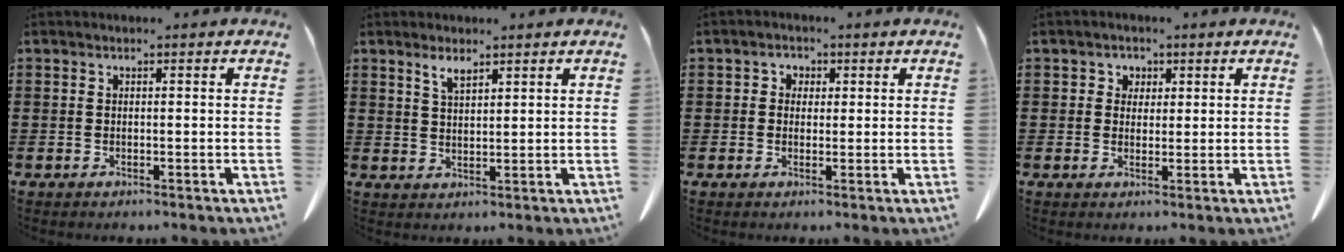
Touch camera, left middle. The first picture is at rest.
{"total": 2.5, "force": [1.6, 0.5, 1.9], "torque": [-0.042, 0.002, 0.028]}
{"total": 1.6, "force": [0.2, 1.5, 0.5], "torque": [-0.017, 0.009, 0.000]}
{"total": 2.1, "force": [0.9, 1.8, 0.3], "torque": [-0.007, 0.006, 0.013]}